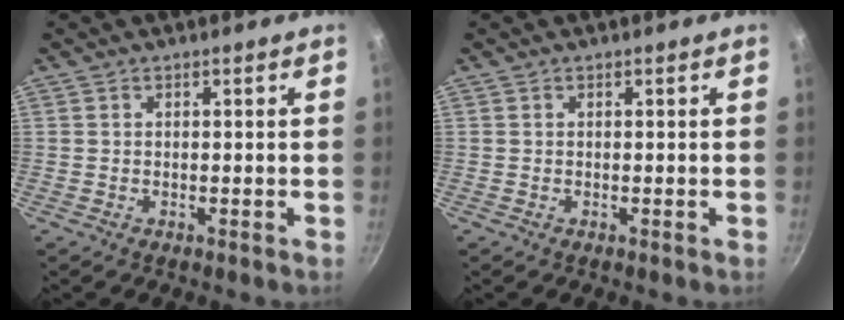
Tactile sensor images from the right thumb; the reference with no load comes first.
{"total": 0.0}